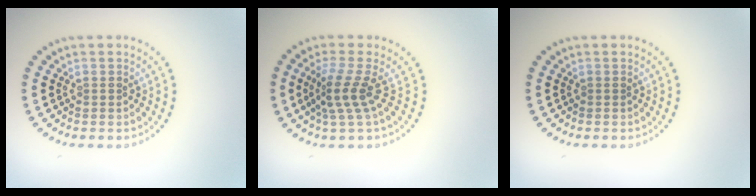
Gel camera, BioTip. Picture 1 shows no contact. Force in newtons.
{"total": 2.9, "press": 1.9, "slide": 2.2}
{"total": 0.0}